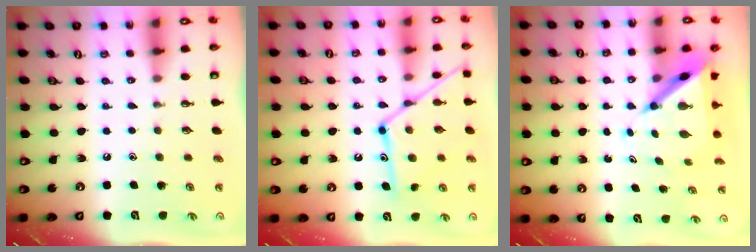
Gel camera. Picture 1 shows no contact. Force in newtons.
{"total": 15.7, "press": 15.6, "slide": 1.2}
{"total": 7.1, "press": 7.1, "slide": 0.6}